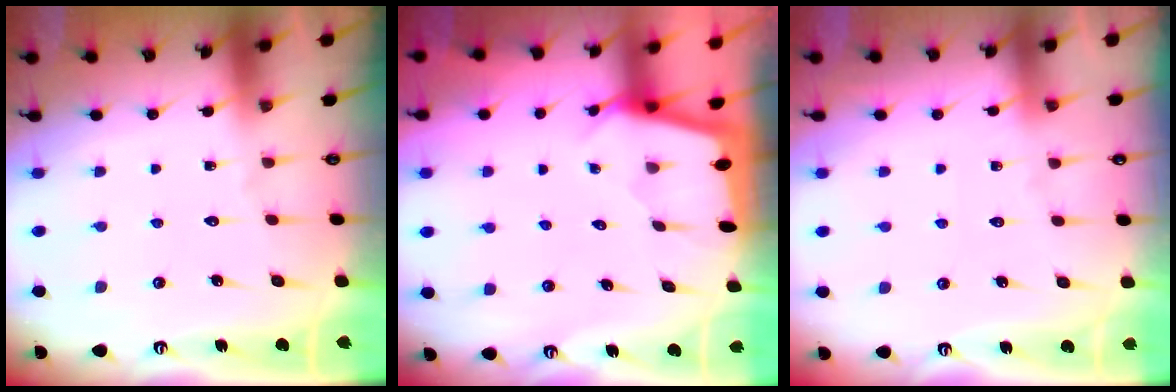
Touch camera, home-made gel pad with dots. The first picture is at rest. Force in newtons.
{"total": 2.1, "press": 2.1, "slide": 0.3}
{"total": 3.4, "press": 3.4, "slide": 0.5}